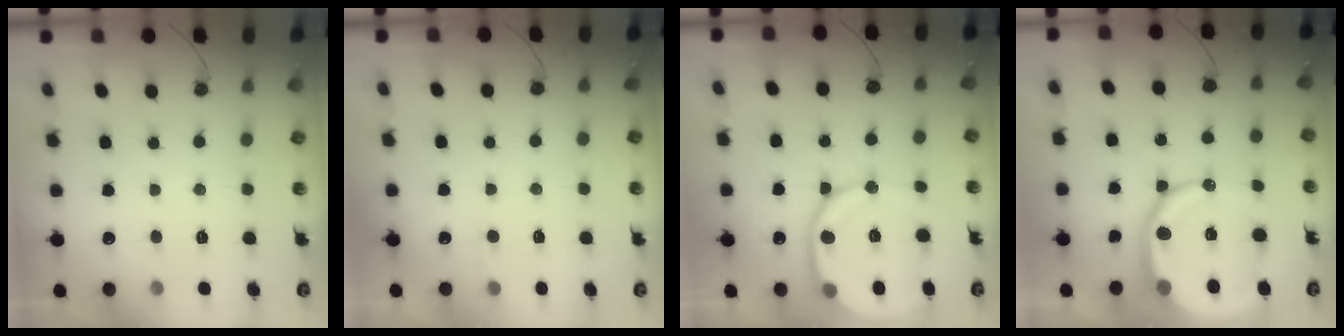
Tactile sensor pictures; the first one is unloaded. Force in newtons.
{"total": 2.8, "press": 2.8, "slide": 0.2}
{"total": 14.2, "press": 14.2, "slide": 1.3}
{"total": 18.9, "press": 18.8, "slide": 2.1}